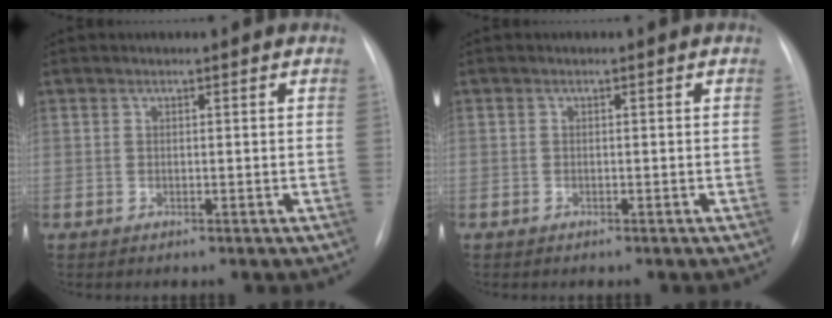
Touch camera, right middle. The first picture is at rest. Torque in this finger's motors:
{"motor_torque": [0.93, -1.17, -0.28, -0.21]}